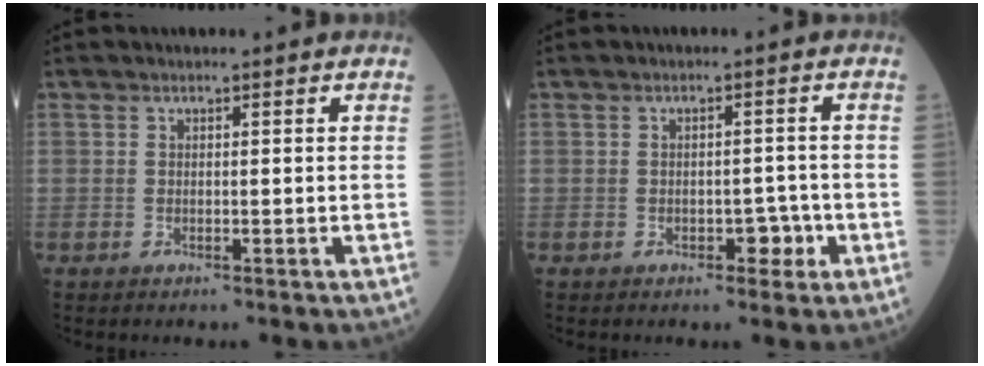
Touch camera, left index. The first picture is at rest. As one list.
[{"total": 2.6, "force": [-1.2, 1.6, 1.7], "torque": [-0.015, 0.007, -0.014]}]